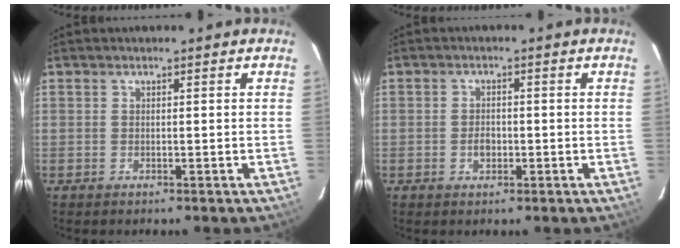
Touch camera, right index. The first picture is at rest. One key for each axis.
{"total": 2.3, "fx": -0.8, "fy": 1.6, "fz": 1.5, "tx": -0.028, "ty": 0.001, "tz": -0.013}